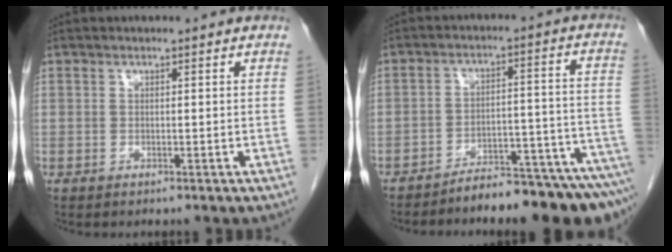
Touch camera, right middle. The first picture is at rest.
{"total": 13.5, "force": [-12.0, 1.1, 6.1], "torque": [-0.050, 0.038, -0.167]}